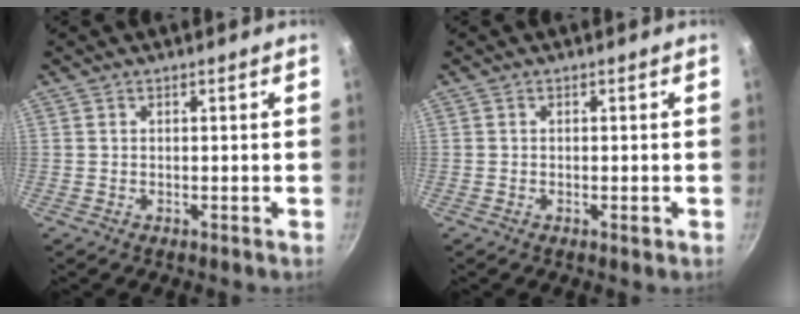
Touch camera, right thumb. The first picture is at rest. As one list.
[{"total": 1.1, "force": [-0.4, 0.3, 0.9], "torque": [-0.018, 0.001, -0.008]}]